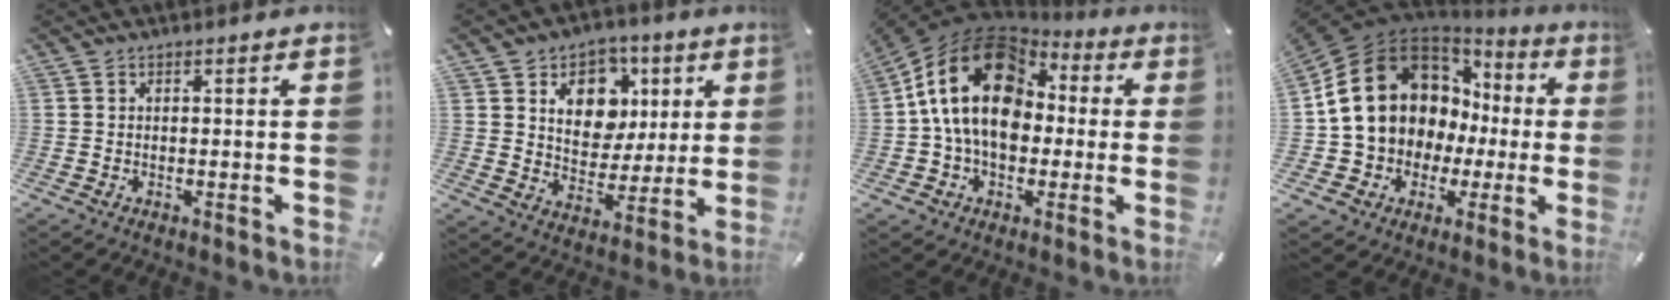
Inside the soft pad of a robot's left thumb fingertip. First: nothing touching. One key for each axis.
{"total": 12.4, "fx": 4.3, "fy": 10.3, "fz": 5.3, "tx": -0.075, "ty": -0.020, "tz": 0.081}
{"total": 19.7, "fx": 2.1, "fy": 14.9, "fz": 12.8, "tx": -0.255, "ty": 0.005, "tz": 0.033}
{"total": 19.5, "fx": 3.6, "fy": 16.0, "fz": 10.6, "tx": -0.209, "ty": -0.011, "tz": 0.078}